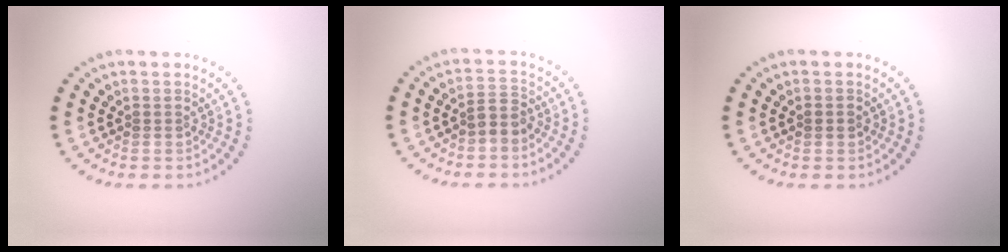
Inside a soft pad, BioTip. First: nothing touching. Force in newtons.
{"total": 1.8, "press": 1.6, "slide": 1.0}
{"total": 1.0, "press": 1.0, "slide": 0.1}